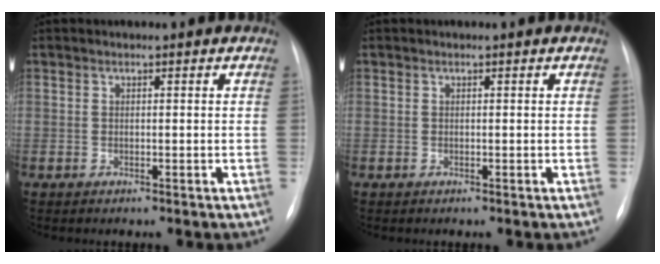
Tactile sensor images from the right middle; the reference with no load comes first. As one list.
[{"total": 0.0}]